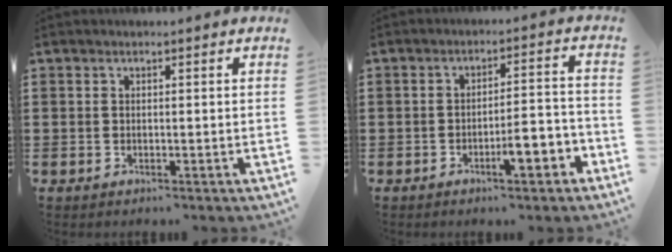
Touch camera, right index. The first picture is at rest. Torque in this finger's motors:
{"motor_torque": [0.62, -0.59, 0.39, 0.13]}